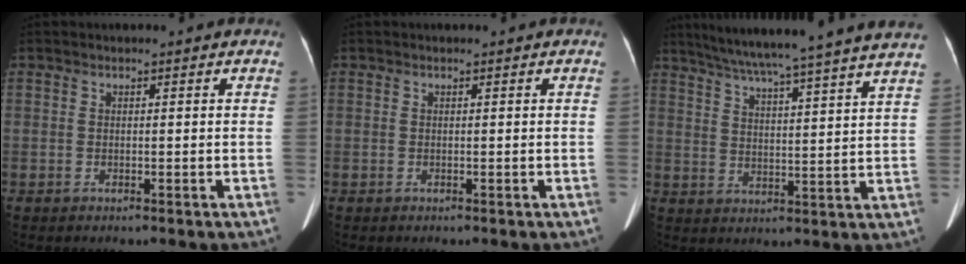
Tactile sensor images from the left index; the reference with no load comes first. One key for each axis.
{"total": 0.0}
{"total": 24.2, "fx": 21.3, "fy": -1.3, "fz": 11.4, "tx": -0.188, "ty": -0.016, "tz": 0.282}